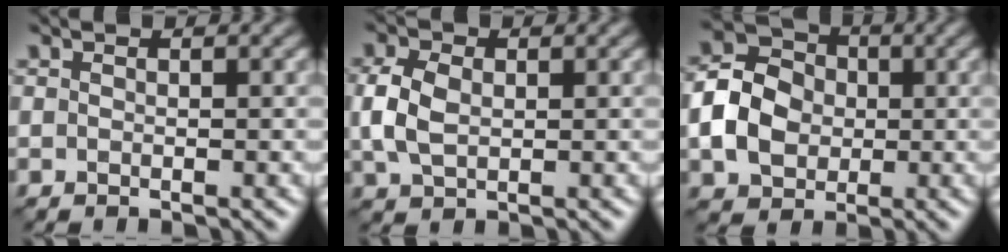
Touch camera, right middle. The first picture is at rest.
{"total": 3.8, "force": [0.4, 2.8, 2.6], "torque": [-0.070, 0.003, 0.009]}
{"total": 5.7, "force": [-0.6, 4.7, 3.2], "torque": [-0.069, 0.011, -0.022]}